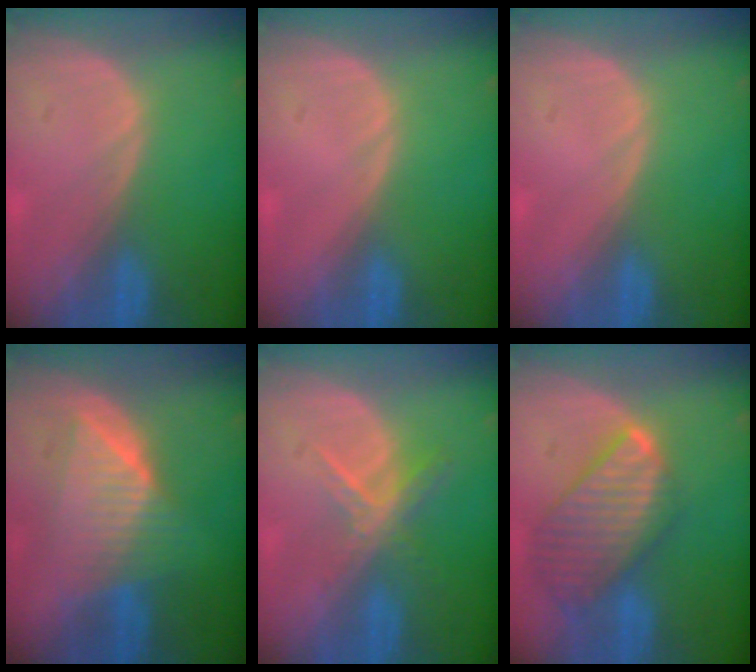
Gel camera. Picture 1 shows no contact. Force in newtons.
{"total": 0.0}
{"total": 0.0}
{"total": 7.2, "press": 7.2, "slide": 0.2}
{"total": 5.6, "press": 4.8, "slide": 2.8}
{"total": 9.7, "press": 8.3, "slide": 5.0}